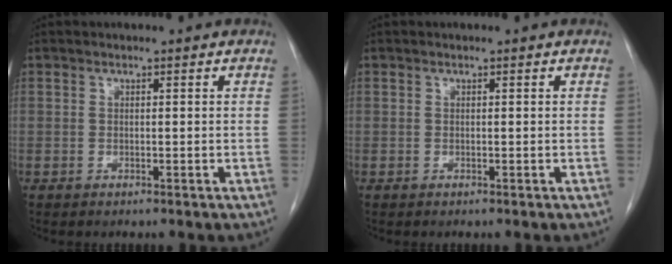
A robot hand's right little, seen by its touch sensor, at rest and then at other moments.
{"total": 0.0}